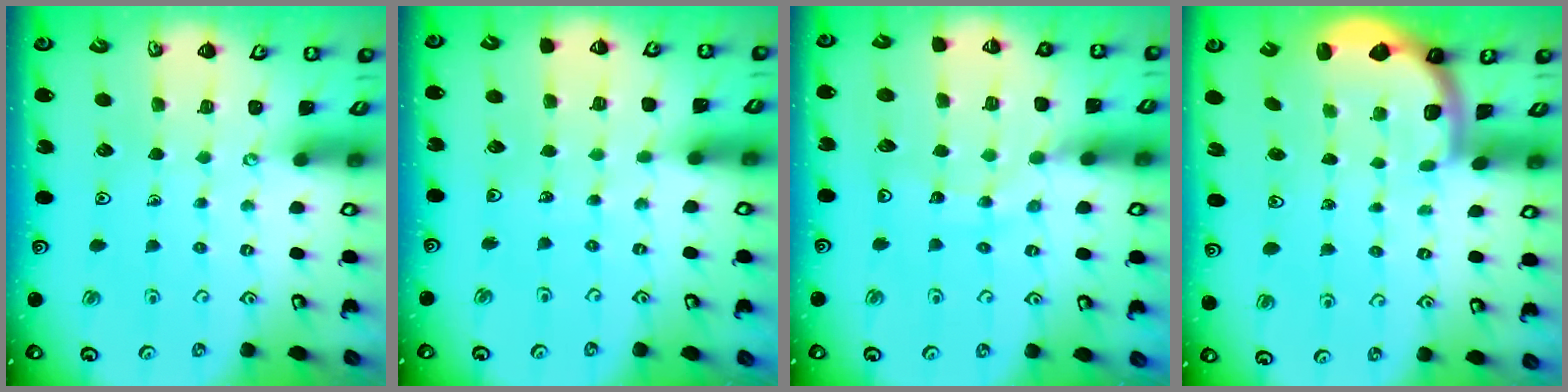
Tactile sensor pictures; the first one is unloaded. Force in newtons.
{"total": 3.0, "press": 3.0, "slide": 0.3}
{"total": 11.7, "press": 11.6, "slide": 1.4}
{"total": 1.9, "press": 1.8, "slide": 0.5}